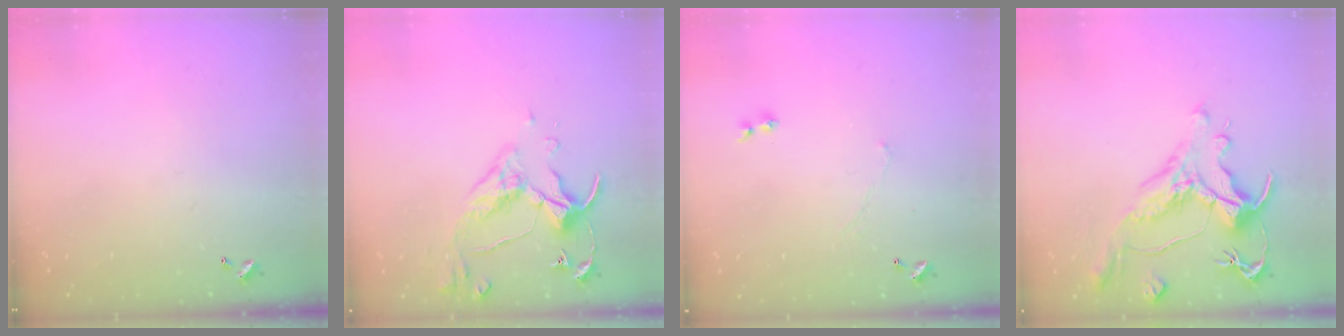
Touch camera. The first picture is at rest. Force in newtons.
{"total": 5.3, "press": 5.2, "slide": 1.0}
{"total": 1.5, "press": 1.4, "slide": 0.6}
{"total": 2.2, "press": 1.7, "slide": 1.4}